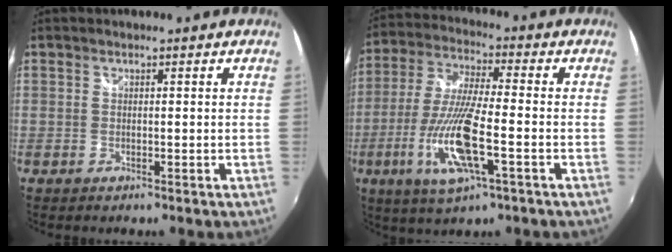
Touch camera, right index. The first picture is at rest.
{"total": 15.0, "force": [-5.0, 3.1, 13.8], "torque": [-0.296, -0.017, -0.096]}